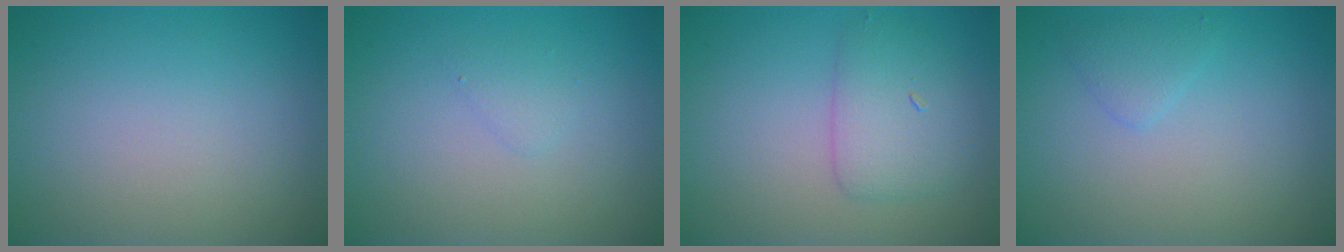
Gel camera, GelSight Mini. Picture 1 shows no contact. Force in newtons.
{"total": 0.8, "press": 0.8, "slide": 0.1}
{"total": 3.2, "press": 3.2, "slide": 0.1}
{"total": 1.3, "press": 1.3, "slide": 0.1}